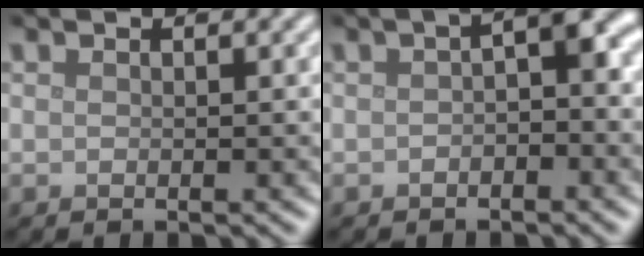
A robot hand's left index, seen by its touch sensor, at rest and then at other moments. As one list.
[{"total": 3.0, "force": [-0.2, 1.2, 2.8], "torque": [-0.039, 0.013, -0.009]}]